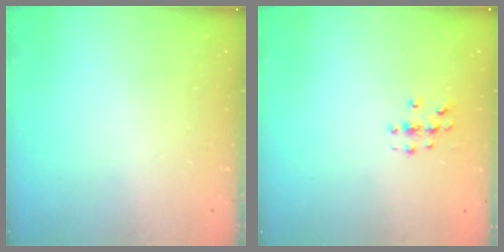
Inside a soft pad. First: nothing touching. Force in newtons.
{"total": 3.0, "press": 3.0, "slide": 0.3}